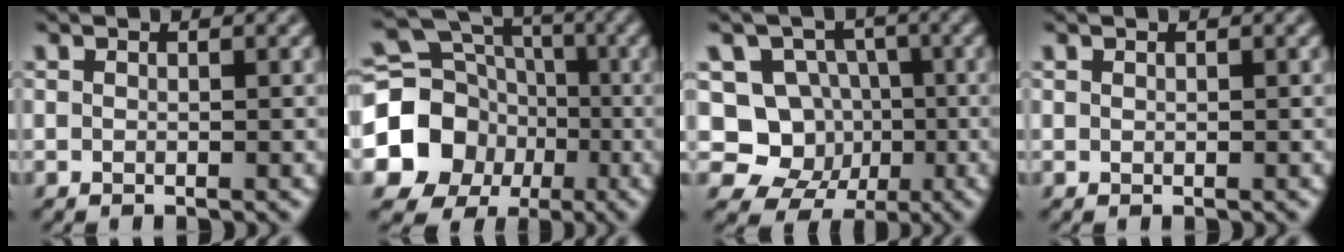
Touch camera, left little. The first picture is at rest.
{"total": 12.5, "force": [-3.4, 11.1, 4.6], "torque": [-0.100, -0.017, -0.082]}
{"total": 8.4, "force": [-1.1, 7.8, 2.8], "torque": [-0.043, 0.023, -0.052]}
{"total": 0.0}